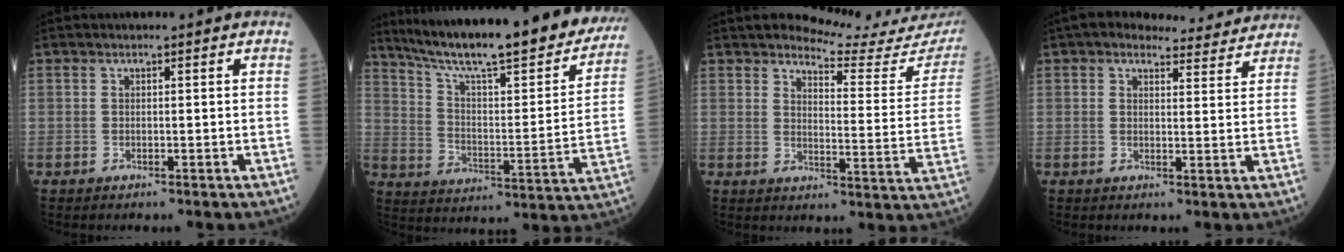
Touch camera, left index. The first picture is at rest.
{"total": 29.9, "force": [25.1, 3.9, 15.7], "torque": [-0.246, -0.048, 0.341]}
{"total": 15.6, "force": [15.2, 0.6, 3.0], "torque": [-0.036, -0.106, 0.165]}
{"total": 9.5, "force": [8.8, 2.7, 2.3], "torque": [-0.018, 0.016, 0.097]}